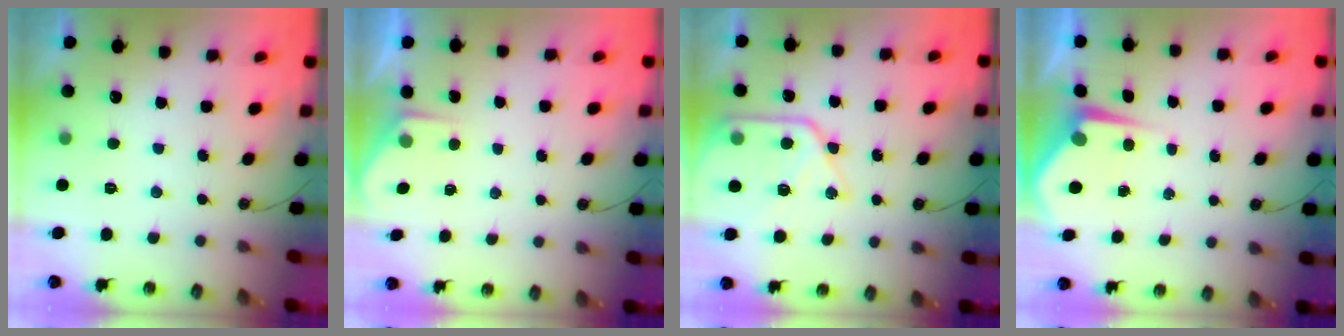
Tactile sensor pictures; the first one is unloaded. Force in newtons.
{"total": 2.2, "press": 2.2, "slide": 0.3}
{"total": 14.2, "press": 14.2, "slide": 1.6}
{"total": 4.7, "press": 4.6, "slide": 0.6}